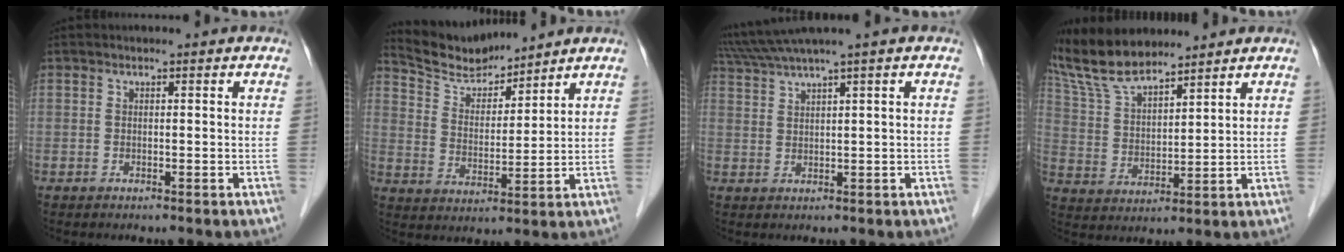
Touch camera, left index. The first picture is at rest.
{"total": 8.1, "force": [8.0, 1.0, 0.9], "torque": [-0.032, 0.012, 0.159]}
{"total": 5.7, "force": [4.5, -1.6, 3.1], "torque": [-0.069, 0.019, 0.089]}
{"total": 10.3, "force": [9.3, 1.7, 4.1], "torque": [-0.097, 0.018, 0.183]}